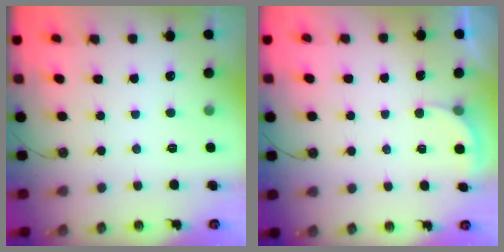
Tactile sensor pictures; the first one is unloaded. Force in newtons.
{"total": 2.1, "press": 2.1, "slide": 0.2}